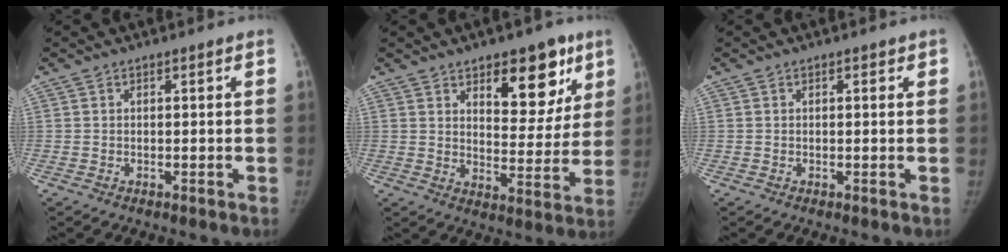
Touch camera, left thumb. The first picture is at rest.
{"total": 13.9, "force": [7.6, 7.0, 9.4], "torque": [-0.070, -0.043, 0.110]}
{"total": 0.8, "force": [0.3, 0.4, 0.5], "torque": [-0.001, 0.001, 0.001]}